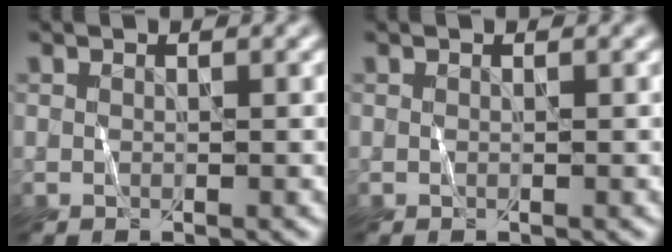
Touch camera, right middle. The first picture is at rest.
{"total": 0.0}